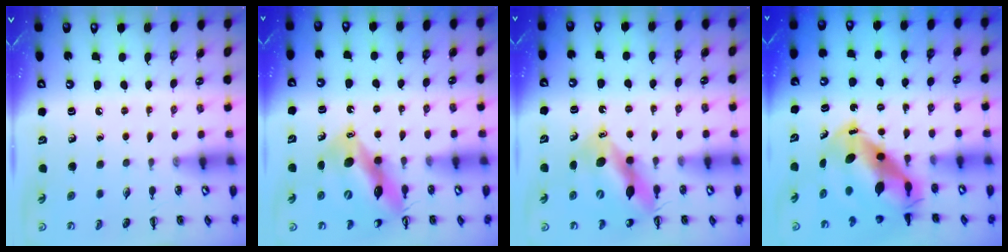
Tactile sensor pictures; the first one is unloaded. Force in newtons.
{"total": 12.8, "press": 12.2, "slide": 3.9}
{"total": 11.9, "press": 11.5, "slide": 3.2}
{"total": 11.0, "press": 10.7, "slide": 2.7}